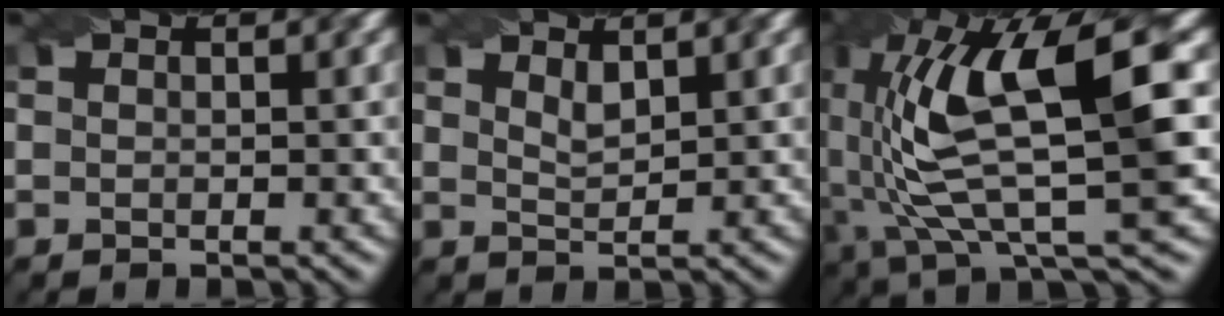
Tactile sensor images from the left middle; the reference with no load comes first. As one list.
[{"total": 1.5, "force": [1.1, 0.5, 0.9], "torque": [-0.020, -0.004, 0.023]}, {"total": 12.2, "force": [1.8, 3.7, 11.5], "torque": [-0.221, 0.005, 0.040]}]